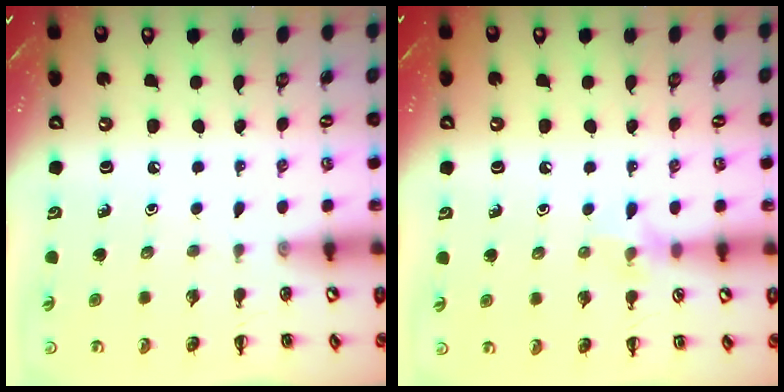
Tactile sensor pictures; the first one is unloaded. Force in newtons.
{"total": 7.0, "press": 6.8, "slide": 1.7}